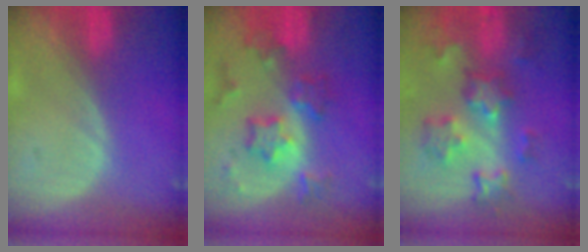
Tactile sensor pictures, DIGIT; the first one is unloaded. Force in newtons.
{"total": 8.4, "press": 7.4, "slide": 4.0}
{"total": 9.2, "press": 8.1, "slide": 4.5}